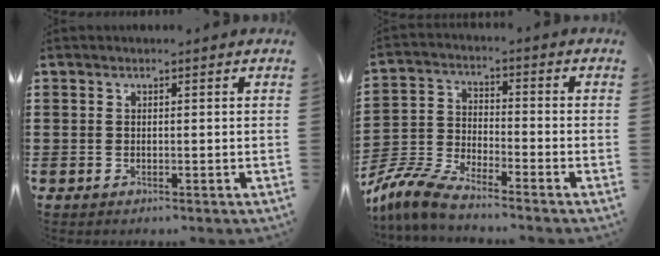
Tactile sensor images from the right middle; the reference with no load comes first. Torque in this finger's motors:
{"motor_torque": [1.41, -0.40, 0.34, 0.10]}